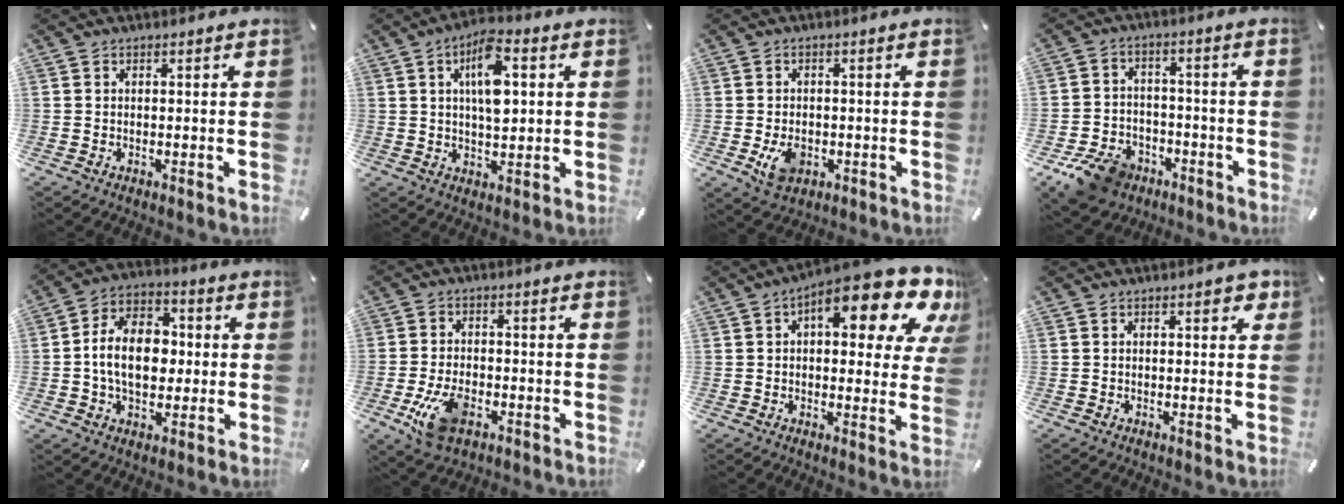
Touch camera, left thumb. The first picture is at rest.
{"total": 10.6, "force": [2.9, 4.9, 9.0], "torque": [-0.150, -0.004, 0.045]}
{"total": 5.6, "force": [-1.5, 4.1, 3.5], "torque": [-0.059, -0.002, -0.030]}
{"total": 10.3, "force": [-6.6, 6.8, 3.9], "torque": [-0.073, 0.052, -0.117]}
{"total": 12.9, "force": [-0.9, 9.3, 8.9], "torque": [-0.180, 0.014, -0.015]}
{"total": 9.3, "force": [-3.8, 5.4, 6.5], "torque": [-0.135, 0.006, -0.070]}
{"total": 18.4, "force": [9.9, 6.8, 13.9], "torque": [-0.183, -0.071, 0.157]}
{"total": 2.5, "force": [0.9, 1.3, 1.9], "torque": [-0.017, -0.003, 0.008]}